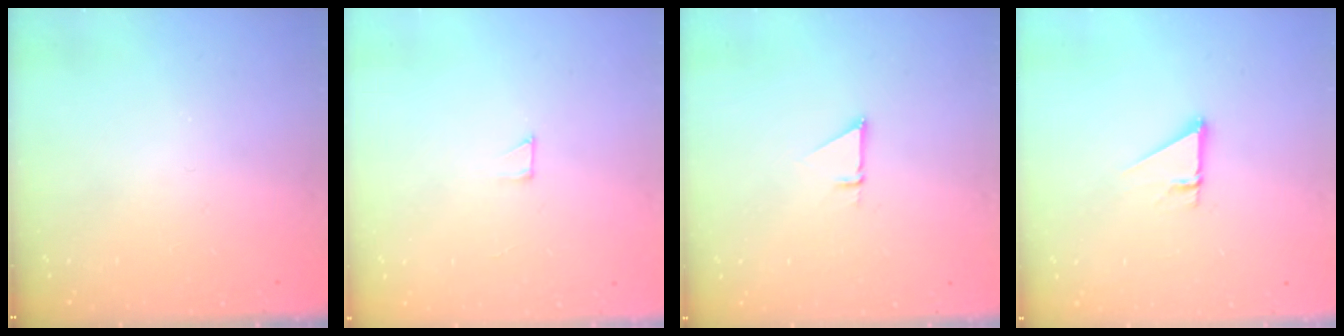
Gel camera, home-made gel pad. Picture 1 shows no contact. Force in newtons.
{"total": 1.9, "press": 1.9, "slide": 0.1}
{"total": 1.4, "press": 1.4, "slide": 0.0}
{"total": 2.7, "press": 2.7, "slide": 0.1}